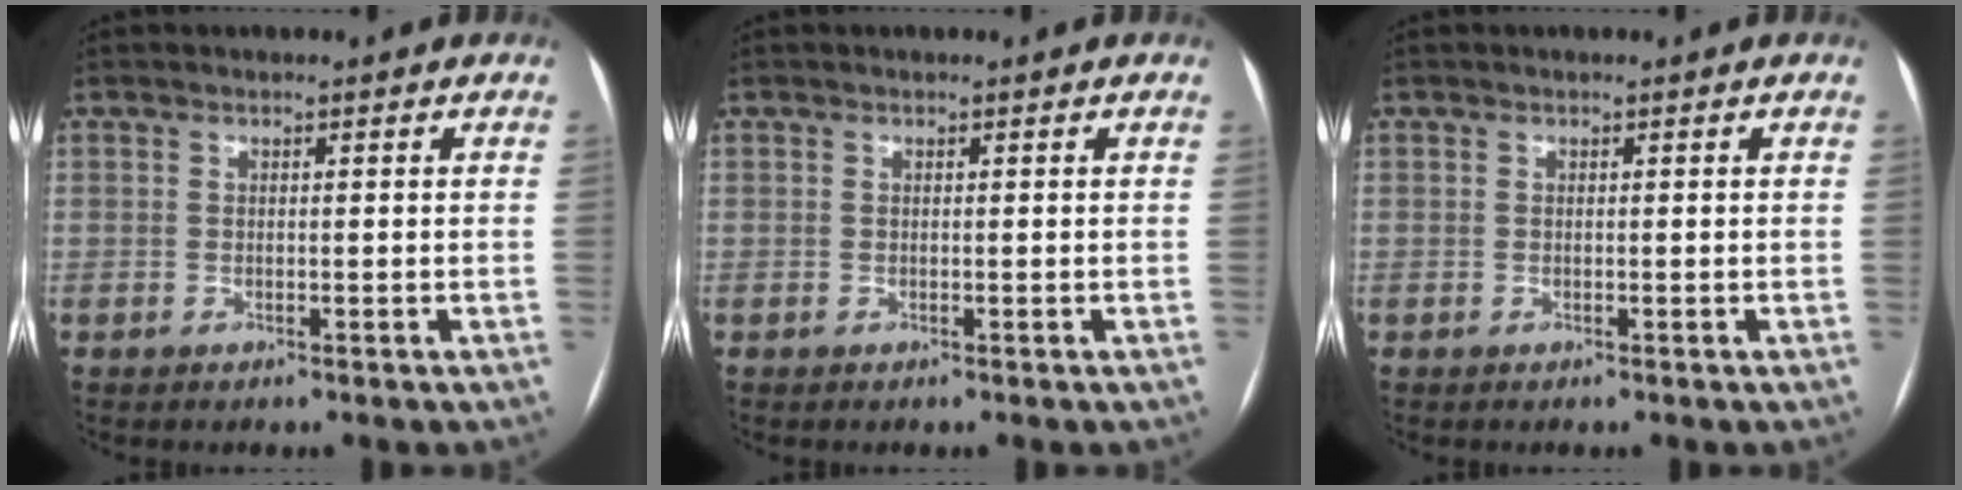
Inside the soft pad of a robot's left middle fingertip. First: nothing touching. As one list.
[{"total": 0.0}, {"total": 0.0}]